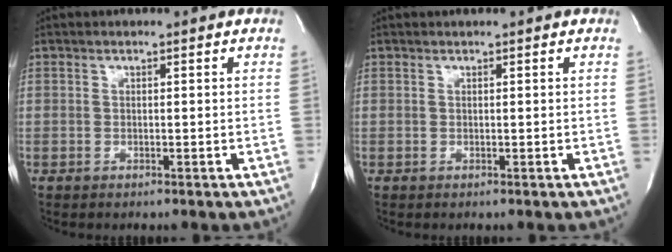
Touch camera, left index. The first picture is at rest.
{"total": 0.0}